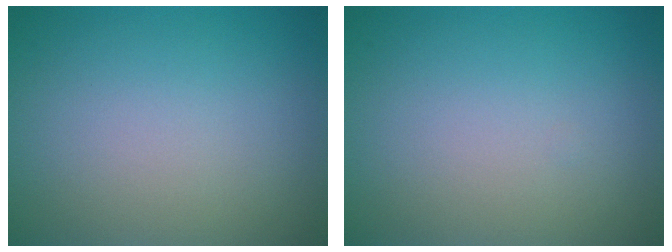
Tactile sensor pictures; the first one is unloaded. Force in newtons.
{"total": 0.0}